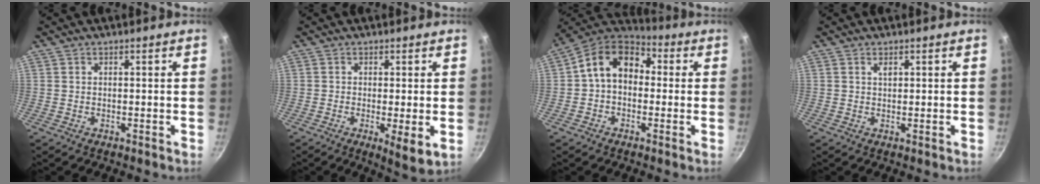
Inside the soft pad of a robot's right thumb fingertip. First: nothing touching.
{"total": 5.5, "force": [-0.9, 1.4, 5.3], "torque": [-0.080, -0.017, -0.010]}
{"total": 12.3, "force": [1.0, 9.1, 8.3], "torque": [-0.109, 0.036, -0.007]}
{"total": 1.1, "force": [0.6, 0.5, 0.8], "torque": [-0.010, -0.002, 0.009]}